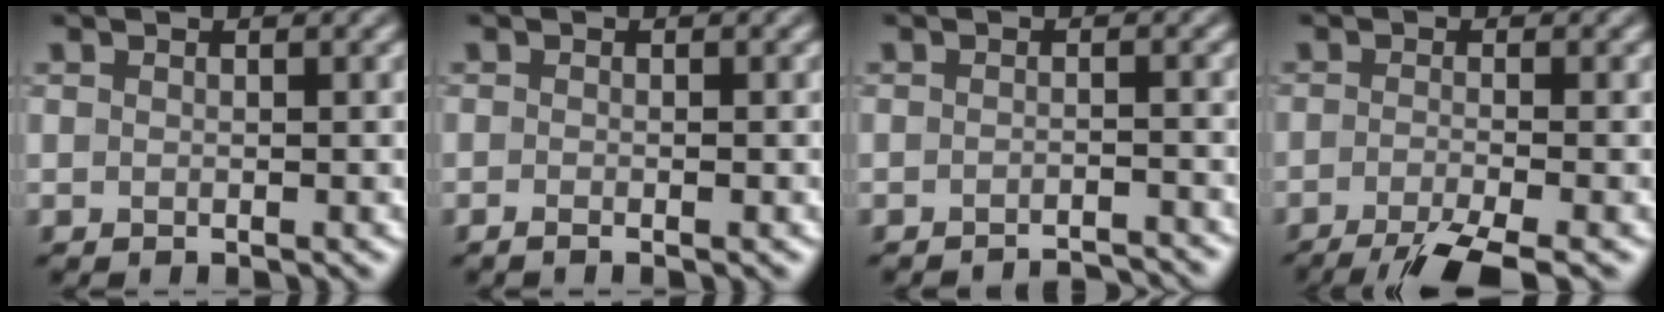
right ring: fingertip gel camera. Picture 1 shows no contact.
{"total": 0.8, "force": [-0.4, 0.1, 0.7], "torque": [-0.012, 0.000, -0.004]}
{"total": 3.2, "force": [-3.1, -0.1, 0.7], "torque": [-0.011, 0.006, -0.043]}
{"total": 5.4, "force": [-3.7, 0.8, 3.8], "torque": [-0.056, -0.006, -0.075]}